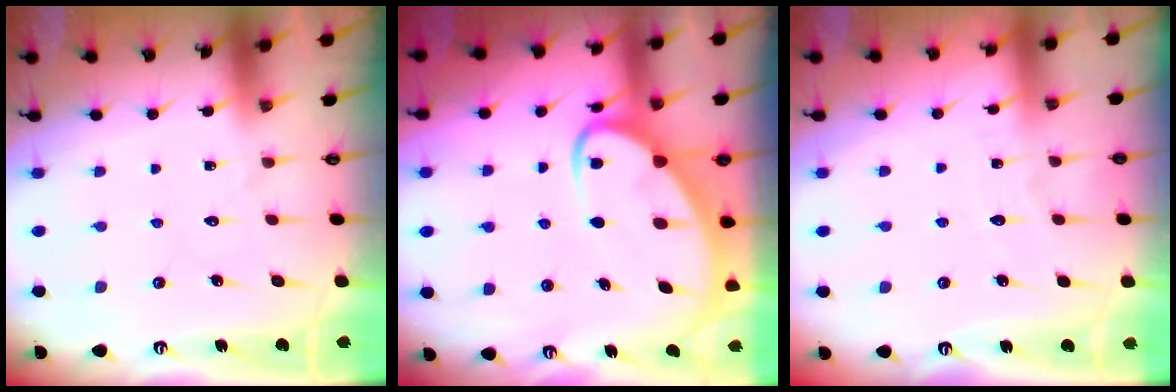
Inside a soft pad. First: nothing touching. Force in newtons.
{"total": 7.5, "press": 7.5, "slide": 0.7}
{"total": 2.6, "press": 2.6, "slide": 0.3}